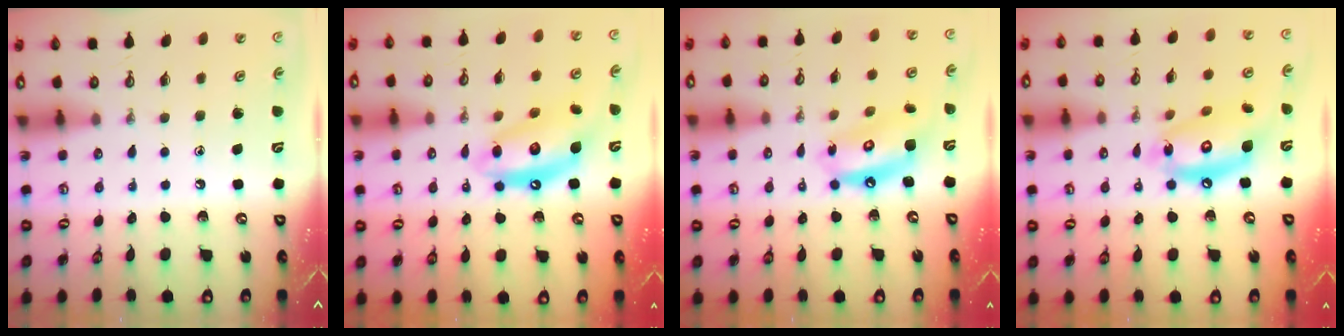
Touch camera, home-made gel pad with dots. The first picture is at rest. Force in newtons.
{"total": 12.7, "press": 12.7, "slide": 1.3}
{"total": 12.8, "press": 12.8, "slide": 1.5}
{"total": 14.5, "press": 14.4, "slide": 1.4}